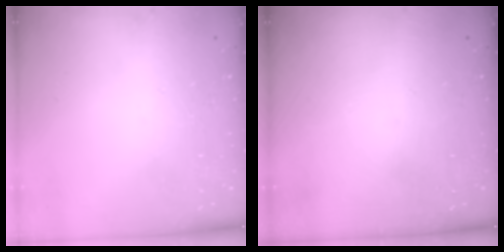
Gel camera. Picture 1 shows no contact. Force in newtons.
{"total": 0.0}